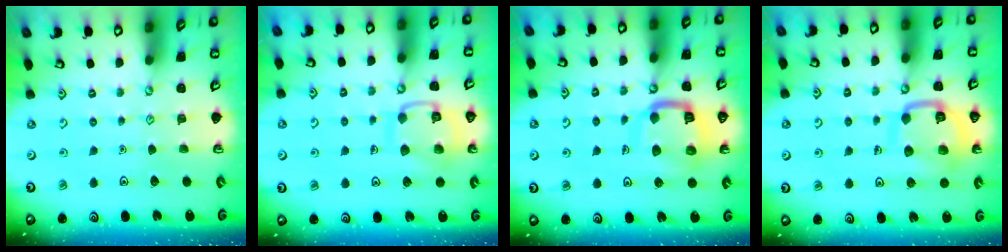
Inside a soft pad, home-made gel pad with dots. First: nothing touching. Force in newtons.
{"total": 12.8, "press": 12.8, "slide": 1.1}
{"total": 12.1, "press": 12.0, "slide": 1.3}
{"total": 12.8, "press": 12.8, "slide": 1.3}